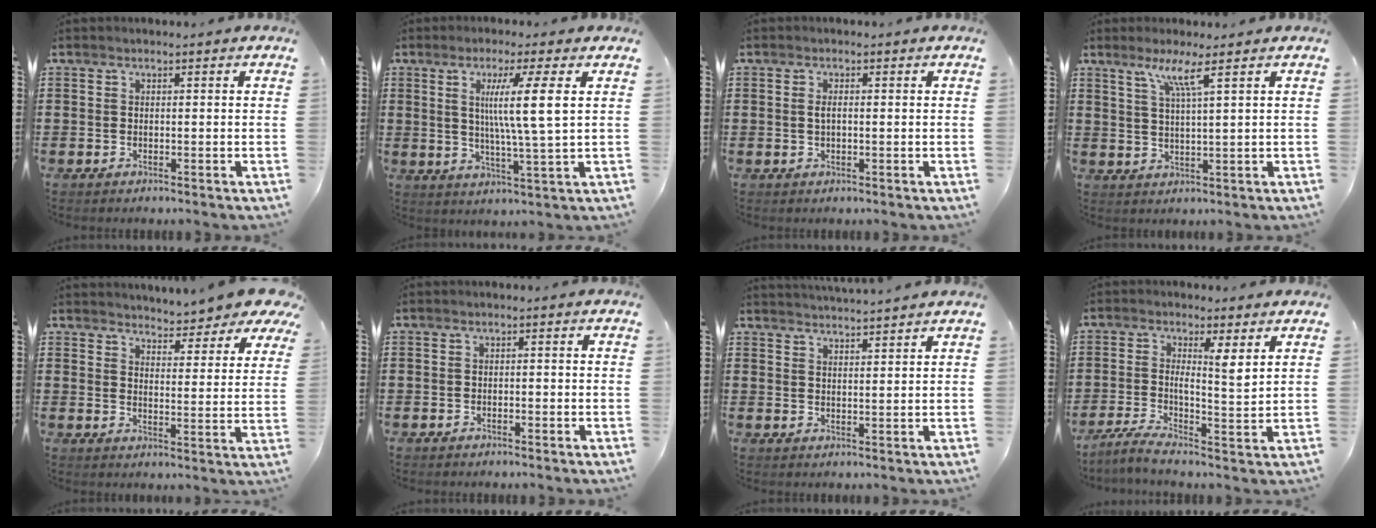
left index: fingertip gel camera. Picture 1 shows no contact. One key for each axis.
{"total": 8.5, "fx": 2.4, "fy": -0.3, "fz": 8.1, "tx": -0.151, "ty": -0.005, "tz": 0.031}
{"total": 1.4, "fx": 0.0, "fy": 0.5, "fz": 1.3, "tx": -0.025, "ty": 0.003, "tz": 0.000}
{"total": 4.5, "fx": 2.8, "fy": -0.4, "fz": 3.6, "tx": -0.081, "ty": 0.000, "tz": 0.046}
{"total": 4.8, "fx": 4.8, "fy": 0.2, "fz": 0.4, "tx": -0.020, "ty": -0.040, "tz": 0.081}
{"total": 0.8, "fx": -0.7, "fy": 0.3, "fz": 0.3, "tx": -0.010, "ty": -0.002, "tz": -0.013}
{"total": 2.7, "fx": 2.6, "fy": -0.5, "fz": -0.1, "tx": -0.006, "ty": -0.013, "tz": 0.048}
{"total": 4.4, "fx": 2.0, "fy": 0.1, "fz": 4.0, "tx": -0.073, "ty": -0.023, "tz": 0.026}